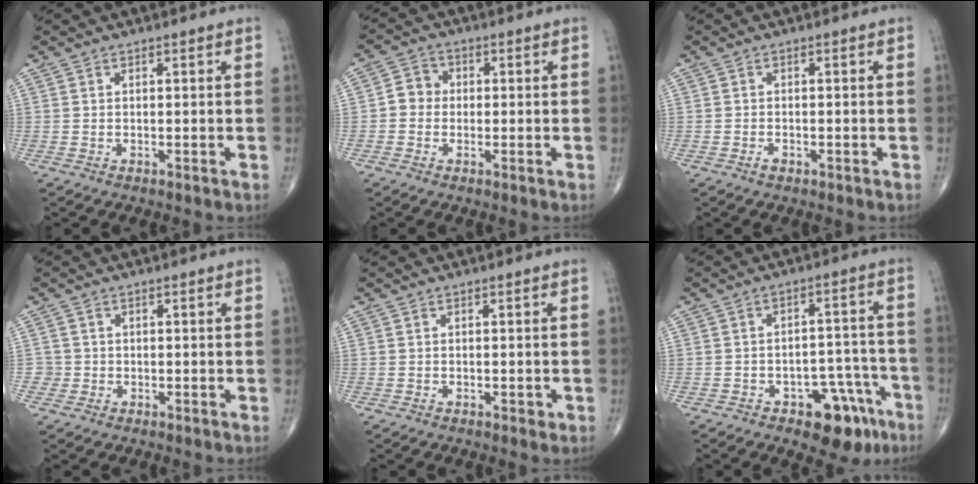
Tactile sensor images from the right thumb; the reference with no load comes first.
{"total": 4.0, "force": [-0.4, 3.6, 1.6], "torque": [-0.009, 0.013, -0.017]}
{"total": 1.1, "force": [-0.7, 0.6, 0.6], "torque": [-0.010, 0.002, -0.011]}
{"total": 1.8, "force": [-0.4, 1.7, -0.3], "torque": [0.020, 0.008, -0.013]}
{"total": 0.9, "force": [-0.3, 0.6, 0.6], "torque": [-0.009, -0.001, -0.005]}
{"total": 10.9, "force": [-6.3, 5.6, 7.0], "torque": [-0.051, 0.049, -0.079]}